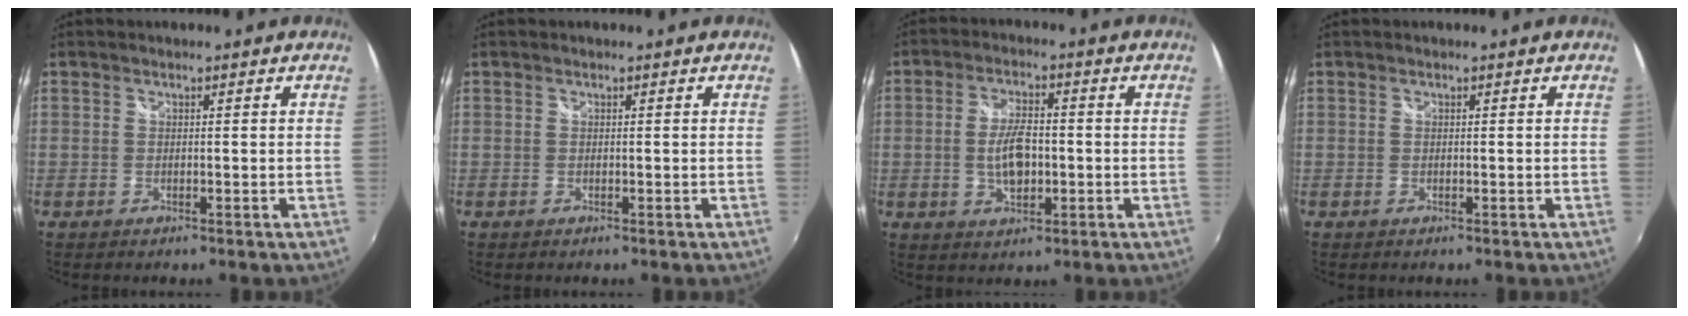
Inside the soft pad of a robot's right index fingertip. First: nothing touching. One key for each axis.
{"total": 0.0}
{"total": 7.2, "fx": -1.0, "fy": 3.6, "fz": 6.1, "tx": -0.117, "ty": 0.001, "tz": -0.015}
{"total": 0.0}